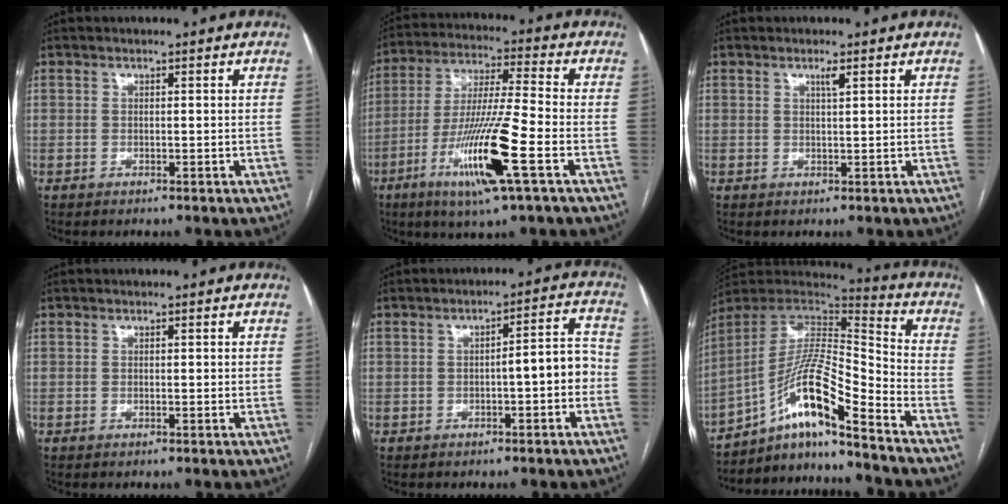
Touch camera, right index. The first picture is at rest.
{"total": 15.0, "force": [-5.9, 0.0, 13.8], "torque": [-0.275, -0.021, -0.110]}
{"total": 1.3, "force": [0.7, -0.1, 1.1], "torque": [-0.020, -0.002, 0.013]}
{"total": 0.0}
{"total": 5.6, "force": [-1.3, 1.1, 5.4], "torque": [-0.068, 0.026, -0.018]}
{"total": 15.0, "force": [-9.7, 0.8, 11.4], "torque": [-0.214, 0.017, -0.168]}